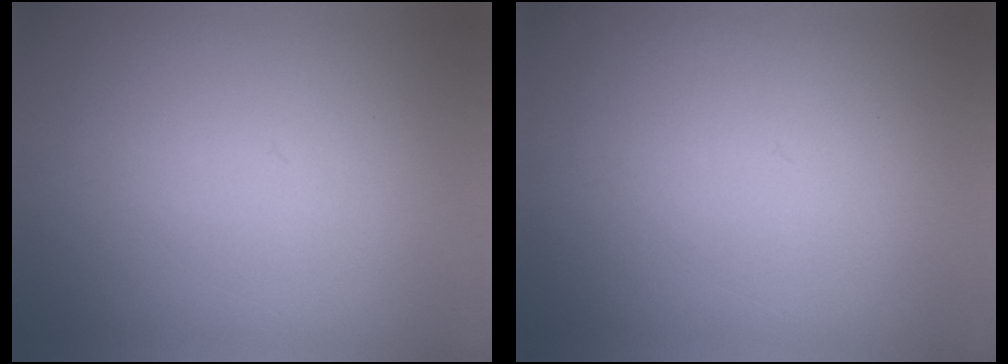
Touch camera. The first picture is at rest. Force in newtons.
{"total": 1.1}